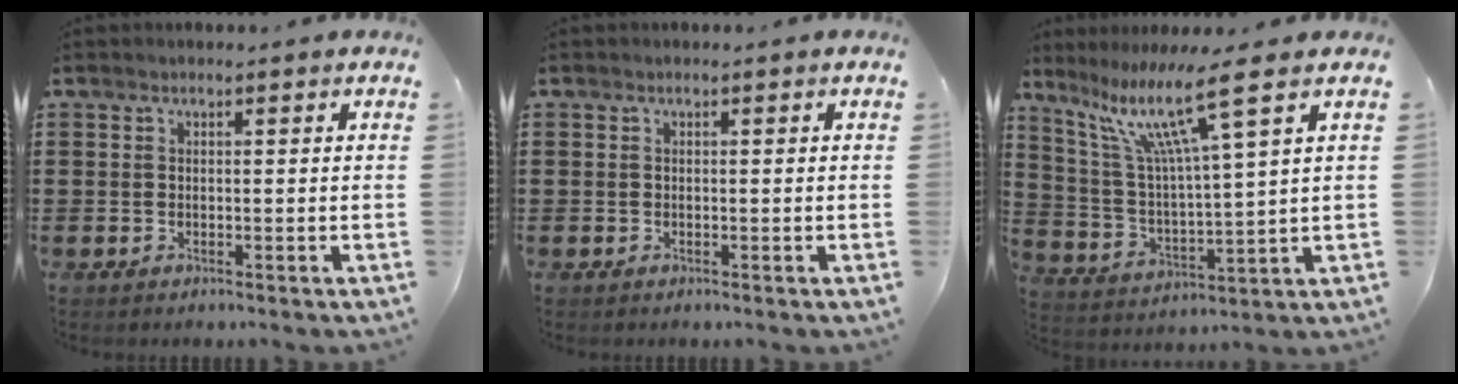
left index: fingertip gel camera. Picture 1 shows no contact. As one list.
[{"total": 0.0}, {"total": 11.4, "force": [7.4, 0.6, 8.6], "torque": [-0.190, -0.027, 0.119]}]